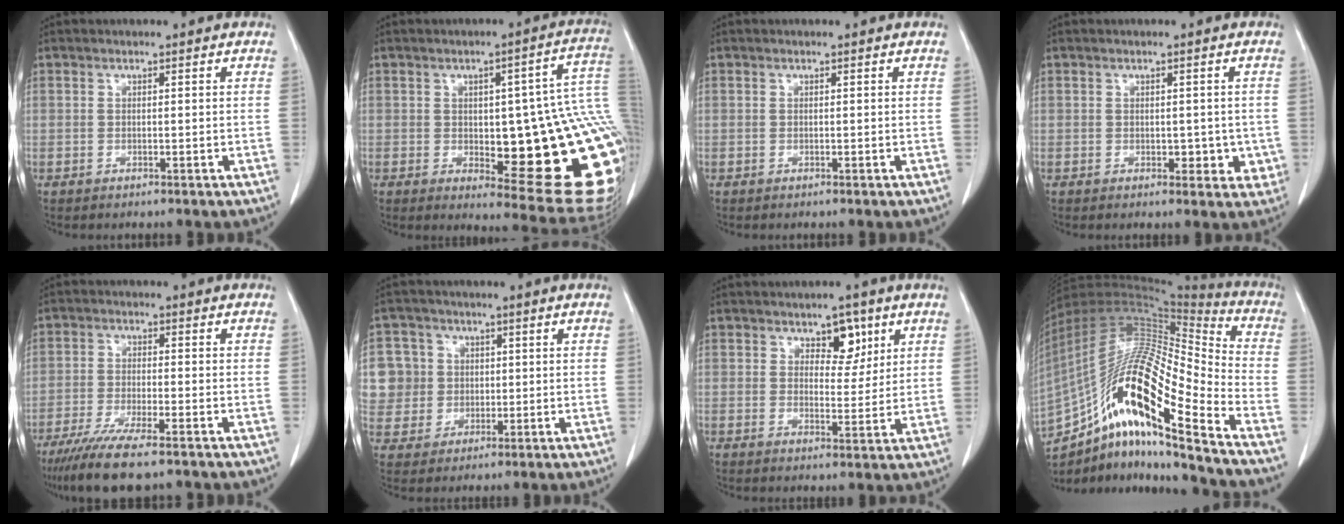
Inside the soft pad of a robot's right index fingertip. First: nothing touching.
{"total": 25.3, "force": [-1.8, 6.8, 24.3], "torque": [-0.208, 0.017, 0.000]}
{"total": 0.0}
{"total": 3.7, "force": [-0.4, 2.5, 2.7], "torque": [-0.015, 0.005, 0.005]}
{"total": 9.9, "force": [-7.5, 0.9, 6.5], "torque": [-0.109, -0.025, -0.122]}
{"total": 10.3, "force": [1.8, 10.1, 1.6], "torque": [-0.056, 0.039, 0.053]}
{"total": 4.8, "force": [2.7, 2.6, 2.9], "torque": [-0.034, 0.002, 0.041]}
{"total": 24.3, "force": [-14.0, 2.9, 19.7], "torque": [-0.371, 0.000, -0.248]}